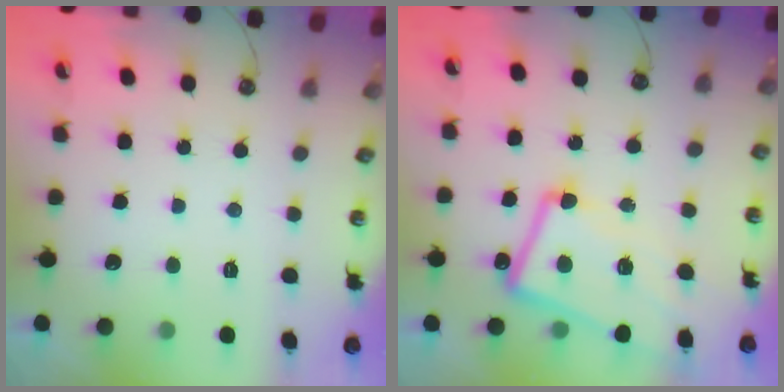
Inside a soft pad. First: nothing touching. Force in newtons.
{"total": 7.4, "press": 7.2, "slide": 1.8}